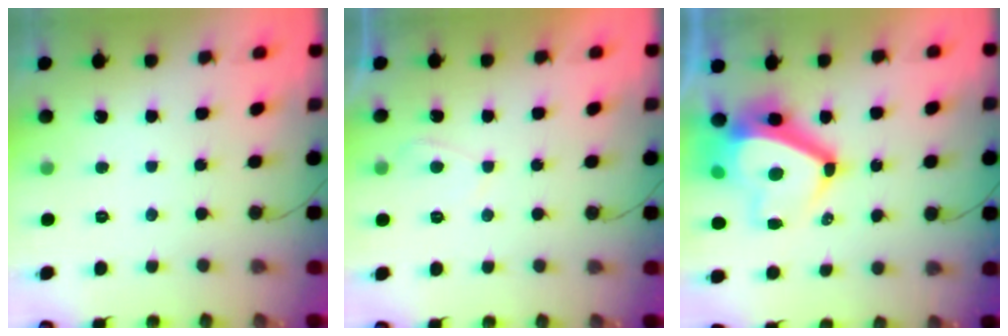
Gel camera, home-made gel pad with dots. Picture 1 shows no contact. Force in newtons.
{"total": 1.3, "press": 1.2, "slide": 0.6}
{"total": 11.7, "press": 11.3, "slide": 3.0}